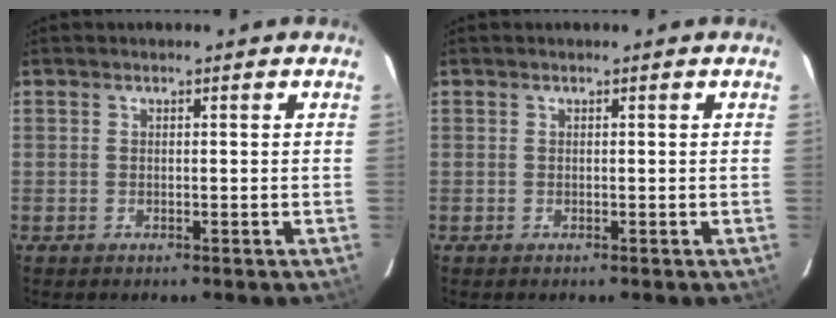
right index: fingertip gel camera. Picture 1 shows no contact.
{"total": 0.0}